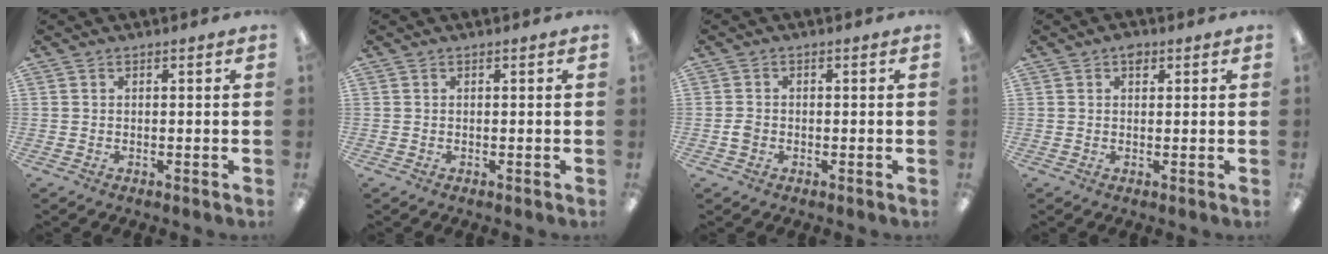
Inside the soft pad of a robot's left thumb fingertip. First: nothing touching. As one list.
[{"total": 0.0}, {"total": 2.1, "force": [-0.7, 1.7, 1.0], "torque": [-0.019, 0.005, -0.014]}, {"total": 2.1, "force": [1.1, 1.3, 1.3], "torque": [-0.011, -0.003, 0.015]}]